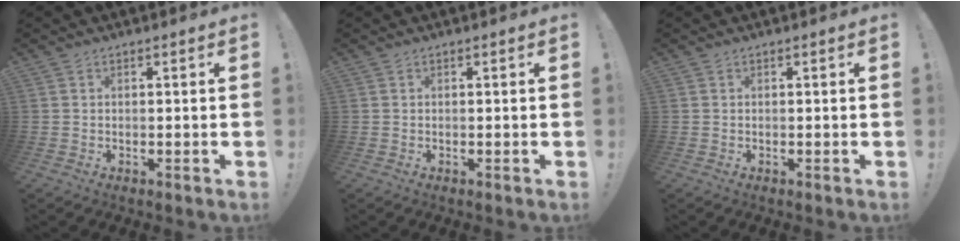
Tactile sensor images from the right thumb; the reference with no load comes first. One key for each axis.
{"total": 0.0}
{"total": 0.0}